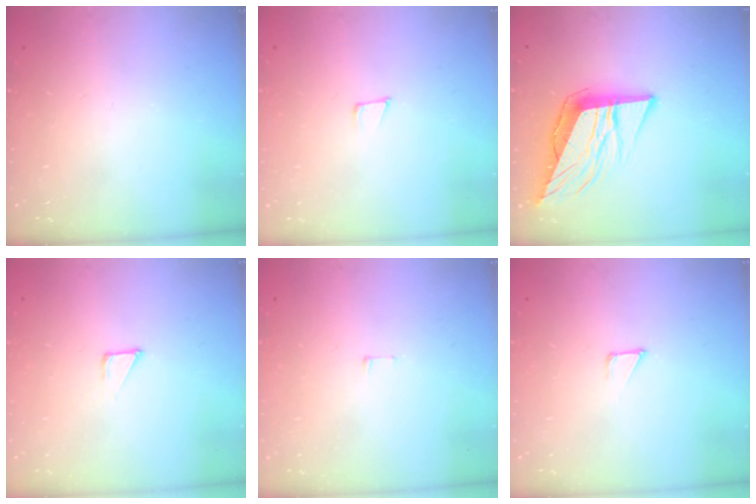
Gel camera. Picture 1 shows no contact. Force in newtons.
{"total": 4.9, "press": 4.7, "slide": 1.0}
{"total": 12.7, "press": 12.2, "slide": 3.4}
{"total": 2.1, "press": 2.1, "slide": 0.1}
{"total": 3.8, "press": 3.8, "slide": 0.3}
{"total": 1.7, "press": 1.7, "slide": 0.0}